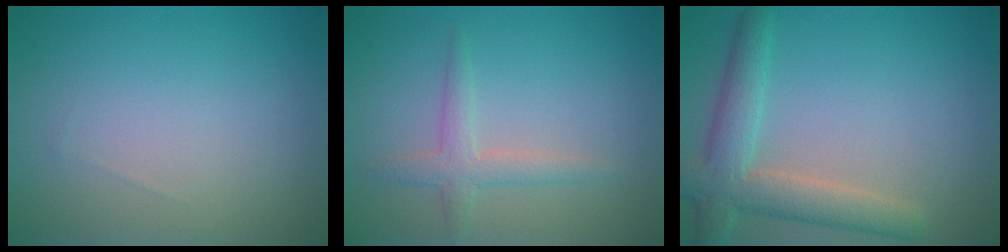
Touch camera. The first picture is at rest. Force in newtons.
{"total": 2.1, "press": 2.1, "slide": 0.0}
{"total": 4.9, "press": 4.9, "slide": 0.3}